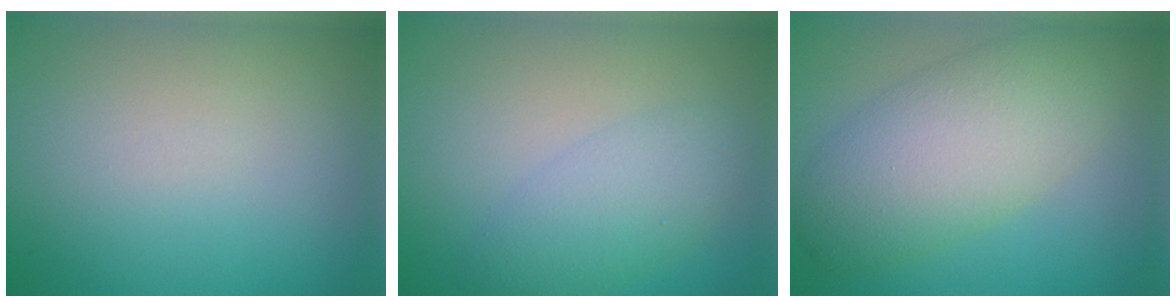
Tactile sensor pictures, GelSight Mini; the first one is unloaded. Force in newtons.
{"total": 3.6, "press": 3.6, "slide": 0.0}
{"total": 7.1, "press": 7.1, "slide": 0.5}